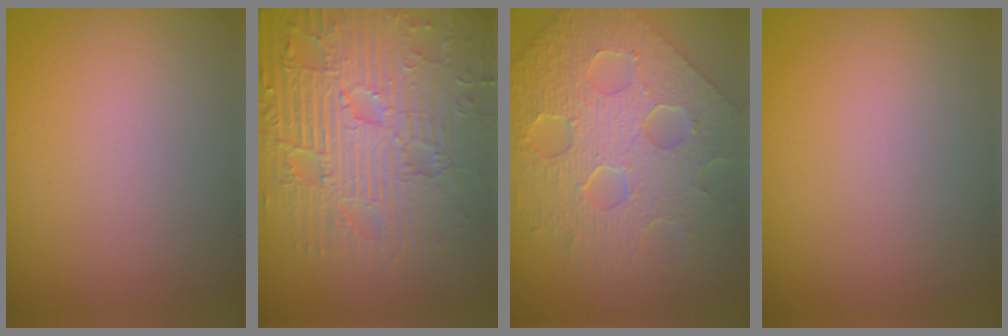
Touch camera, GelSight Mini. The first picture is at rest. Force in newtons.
{"total": 9.3, "press": 6.8, "slide": 6.3}
{"total": 9.0, "press": 6.5, "slide": 6.2}
{"total": 0.0}